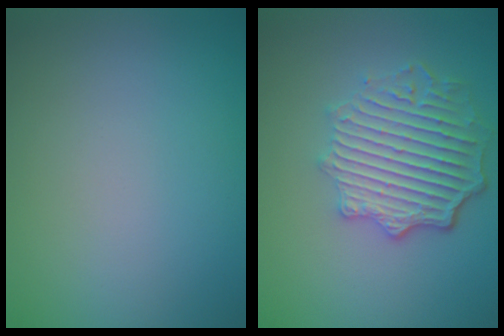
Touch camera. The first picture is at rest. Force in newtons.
{"total": 6.0, "press": 4.7, "slide": 3.8}